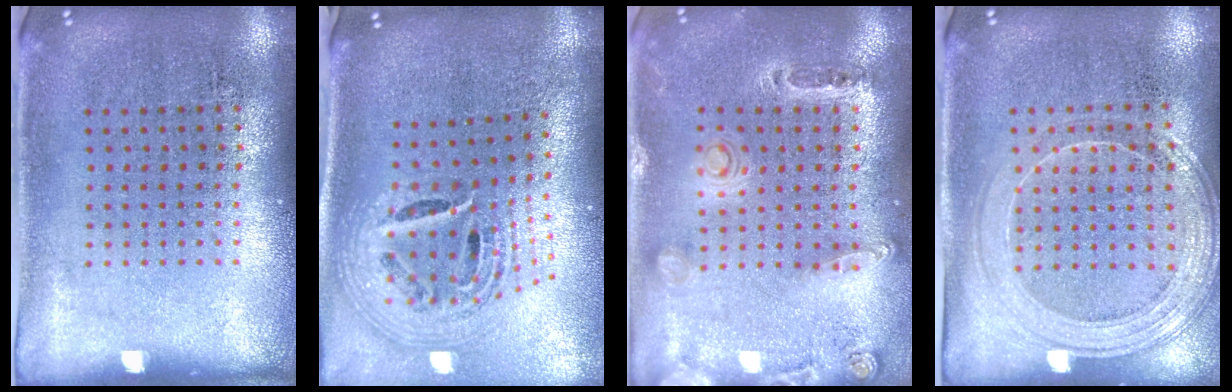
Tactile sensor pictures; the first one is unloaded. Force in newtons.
{"total": 2.7, "press": 1.9, "slide": 1.9}
{"total": 0.8, "press": 0.7, "slide": 0.3}
{"total": 1.5, "press": 1.4, "slide": 0.3}